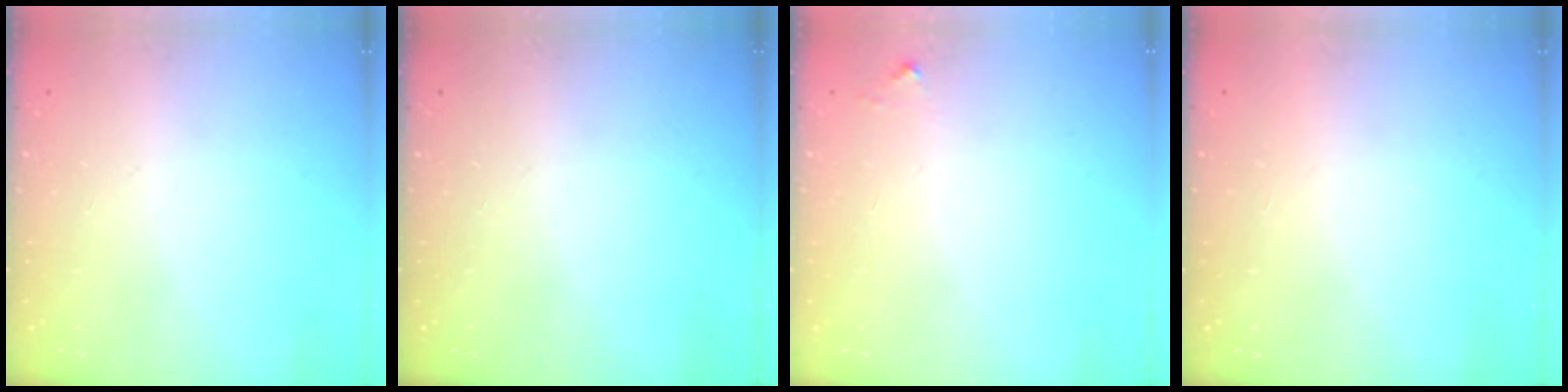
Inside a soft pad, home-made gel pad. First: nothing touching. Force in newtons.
{"total": 0.0}
{"total": 2.8, "press": 2.8, "slide": 0.2}
{"total": 1.6, "press": 1.6, "slide": 0.1}